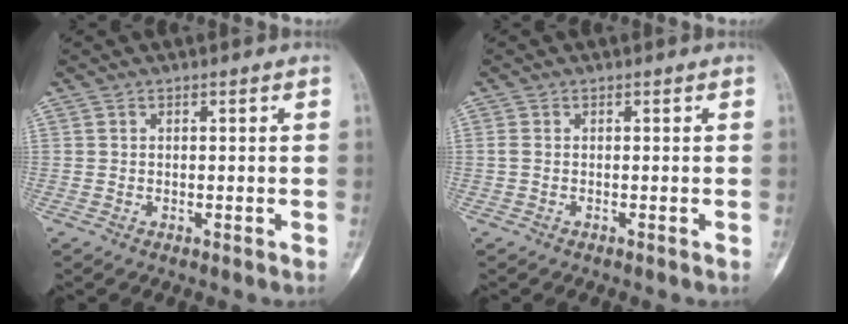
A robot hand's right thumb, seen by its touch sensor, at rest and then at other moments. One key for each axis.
{"total": 0.9, "fx": 0.0, "fy": 0.6, "fz": 0.7, "tx": -0.019, "ty": -0.001, "tz": -0.002}